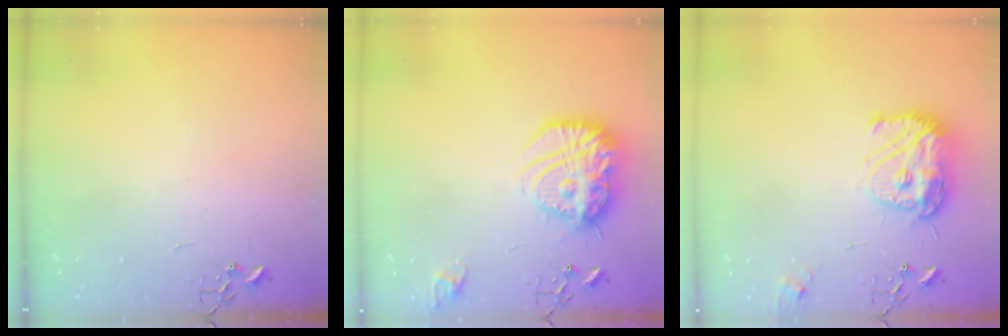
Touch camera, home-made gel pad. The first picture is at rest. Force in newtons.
{"total": 20.9, "press": 20.8, "slide": 1.7}
{"total": 16.6, "press": 16.5, "slide": 1.6}